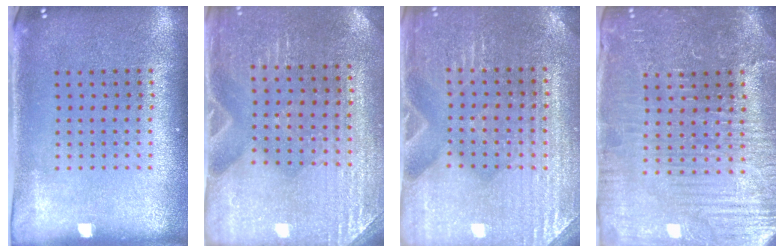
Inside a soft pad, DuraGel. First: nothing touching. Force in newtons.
{"total": 3.0, "press": 2.9, "slide": 0.3}
{"total": 3.3, "press": 3.3, "slide": 0.5}
{"total": 4.4, "press": 4.2, "slide": 1.2}